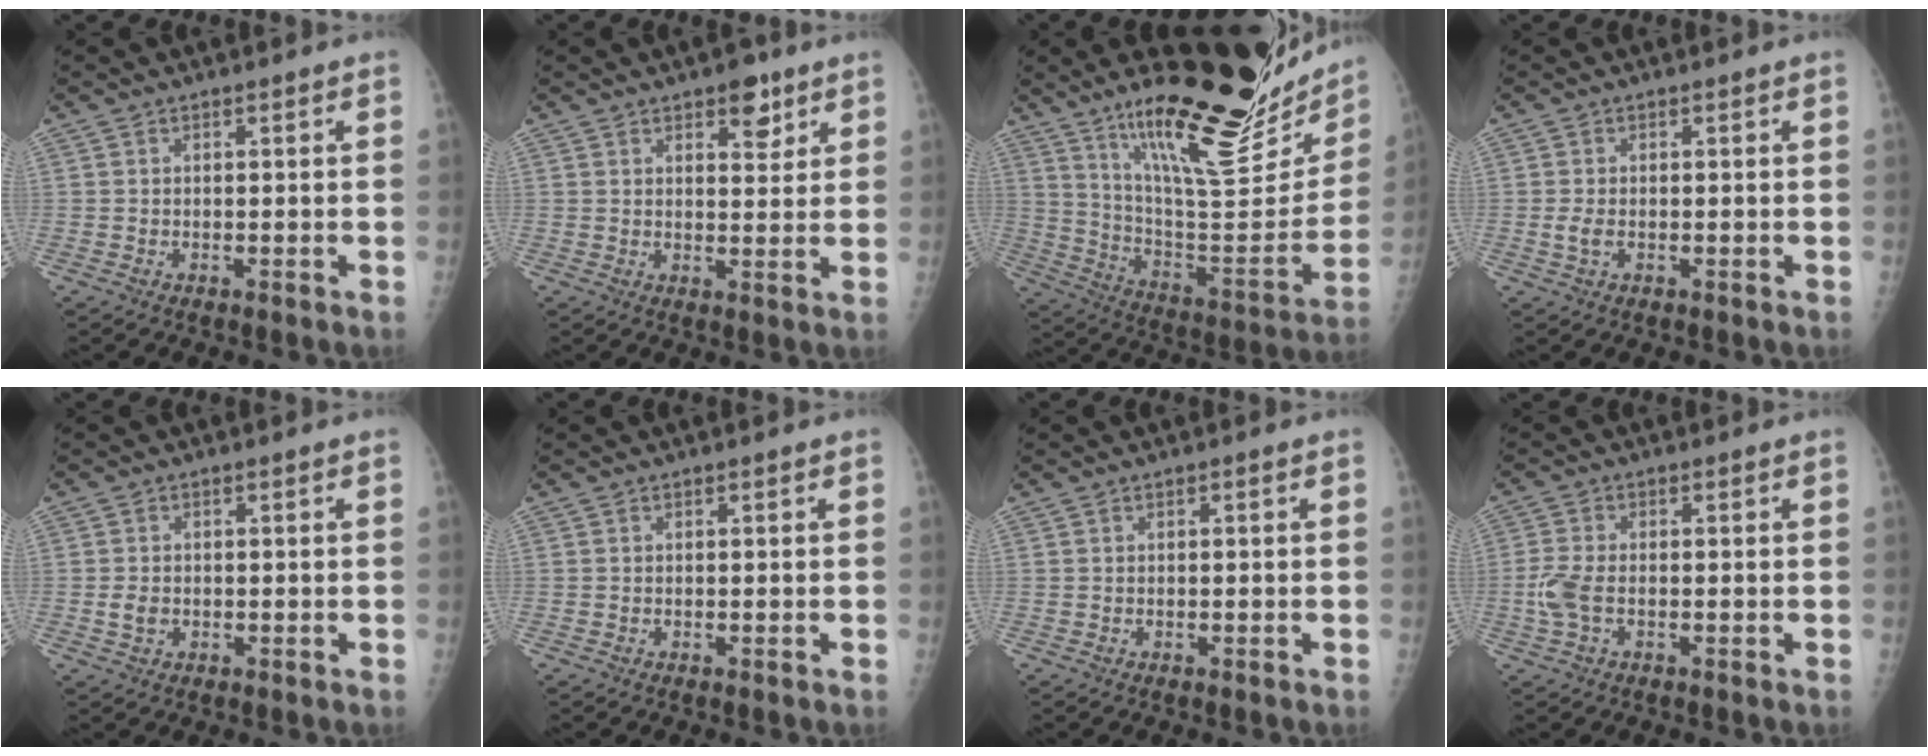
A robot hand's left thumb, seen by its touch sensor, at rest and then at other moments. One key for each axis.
{"total": 5.1, "fx": 3.2, "fy": 2.6, "fz": 3.1, "tx": -0.017, "ty": -0.017, "tz": 0.042}
{"total": 29.4, "fx": 19.7, "fy": 8.1, "fz": 20.2, "tx": -0.269, "ty": -0.094, "tz": 0.312}
{"total": 1.8, "fx": -0.2, "fy": 1.0, "fz": 1.5, "tx": -0.032, "ty": -0.002, "tz": -0.003}
{"total": 2.1, "fx": -0.4, "fy": 1.6, "fz": 1.3, "tx": -0.016, "ty": 0.001, "tz": -0.005}
{"total": 0.0}
{"total": 0.0}
{"total": 4.3, "fx": -0.8, "fy": 2.3, "fz": 3.6, "tx": -0.093, "ty": 0.003, "tz": -0.020}